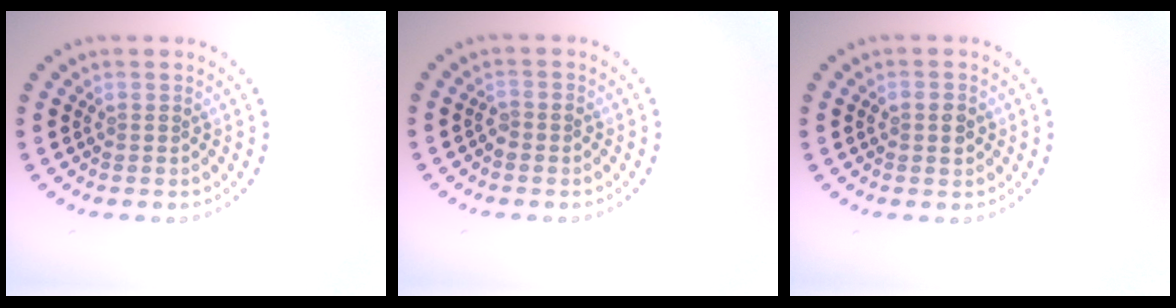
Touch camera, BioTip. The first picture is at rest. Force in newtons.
{"total": 0.9, "press": 0.9, "slide": 0.3}
{"total": 1.6, "press": 1.6, "slide": 0.2}